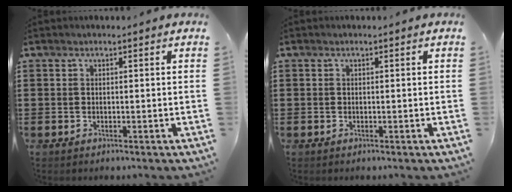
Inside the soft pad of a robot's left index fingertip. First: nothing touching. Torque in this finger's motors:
{"motor_torque": [0.32, 0.32, -0.01, -0.01]}